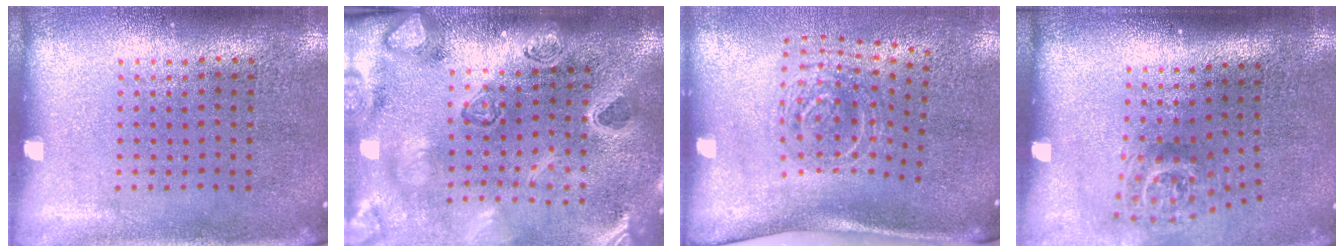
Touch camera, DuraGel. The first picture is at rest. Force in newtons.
{"total": 4.2, "press": 3.3, "slide": 2.6}
{"total": 2.0, "press": 1.2, "slide": 1.6}
{"total": 1.8, "press": 1.2, "slide": 1.3}